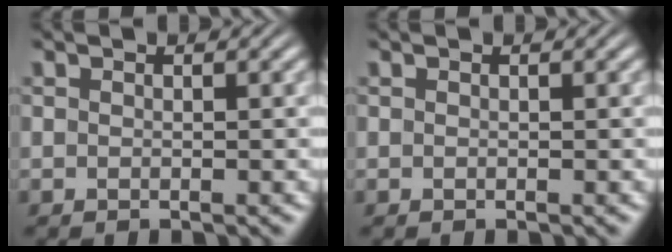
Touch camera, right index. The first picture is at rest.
{"total": 0.0}